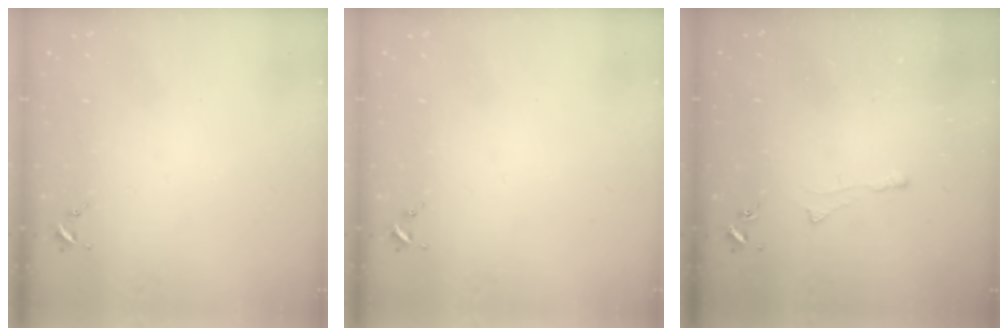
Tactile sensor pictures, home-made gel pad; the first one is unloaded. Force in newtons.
{"total": 0.0}
{"total": 3.1, "press": 3.1, "slide": 0.6}